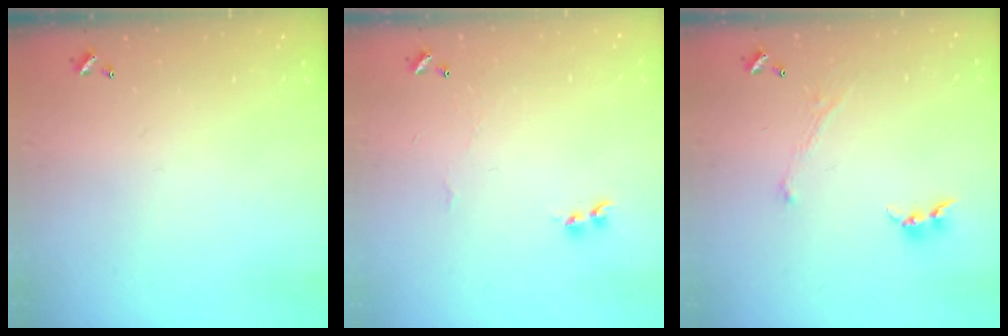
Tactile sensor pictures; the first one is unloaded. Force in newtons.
{"total": 2.1, "press": 2.1, "slide": 0.5}
{"total": 1.3, "press": 1.2, "slide": 0.5}